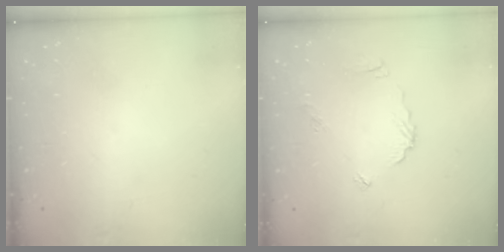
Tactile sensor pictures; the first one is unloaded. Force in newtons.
{"total": 7.0, "press": 7.0, "slide": 0.4}